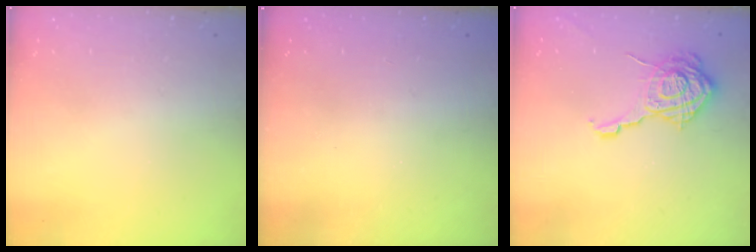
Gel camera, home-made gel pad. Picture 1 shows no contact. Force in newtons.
{"total": 2.3, "press": 2.2, "slide": 0.8}
{"total": 16.1, "press": 16.1, "slide": 0.5}